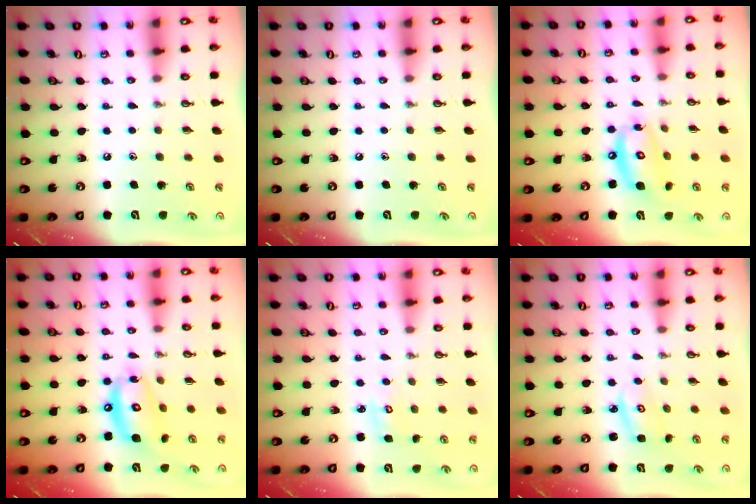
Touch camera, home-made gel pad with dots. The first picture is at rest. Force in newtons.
{"total": 0.0}
{"total": 12.2, "press": 12.1, "slide": 1.2}
{"total": 12.9, "press": 12.8, "slide": 1.3}
{"total": 3.1, "press": 3.1, "slide": 0.2}
{"total": 2.9, "press": 2.9, "slide": 0.2}